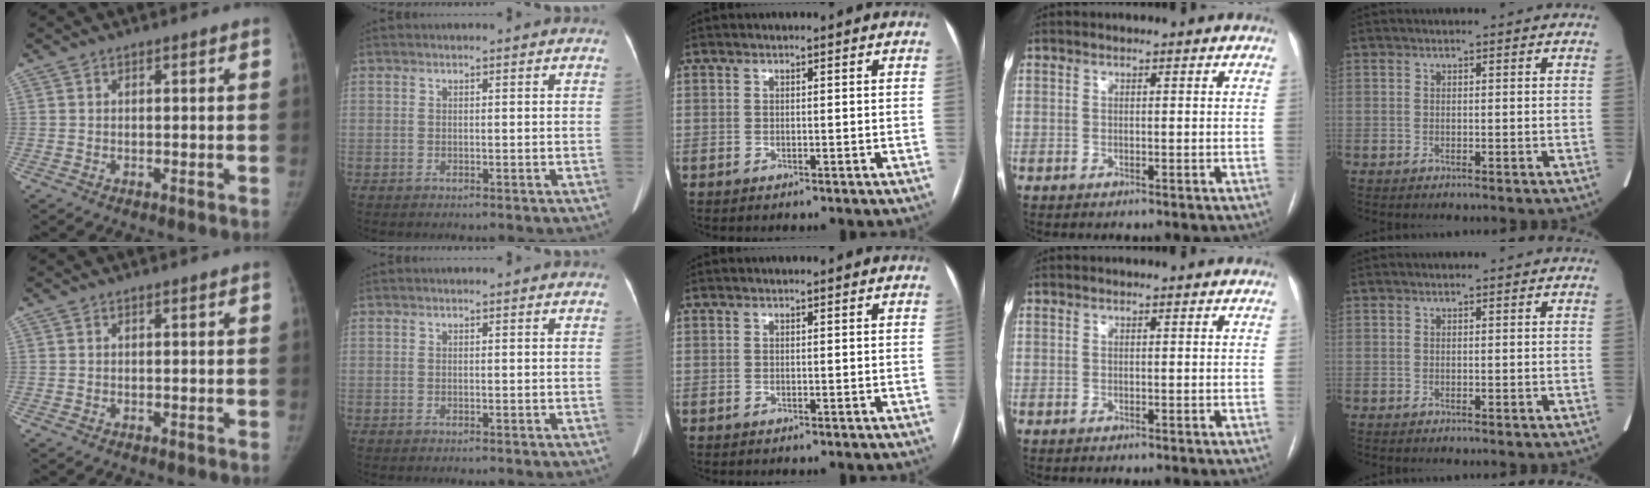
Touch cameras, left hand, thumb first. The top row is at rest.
{}